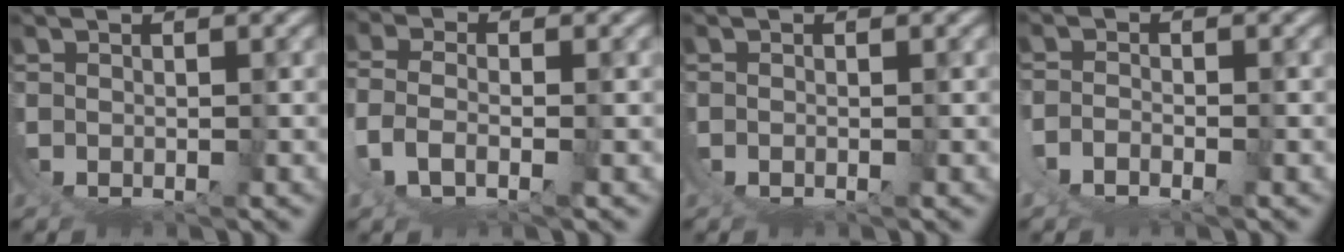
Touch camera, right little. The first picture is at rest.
{"total": 3.1, "force": [-0.6, 0.8, 2.9], "torque": [-0.077, -0.014, -0.002]}
{"total": 0.7, "force": [-0.1, -0.7, 0.3], "torque": [-0.001, 0.000, -0.003]}
{"total": 1.6, "force": [-1.0, 0.1, 1.3], "torque": [-0.028, -0.006, -0.018]}